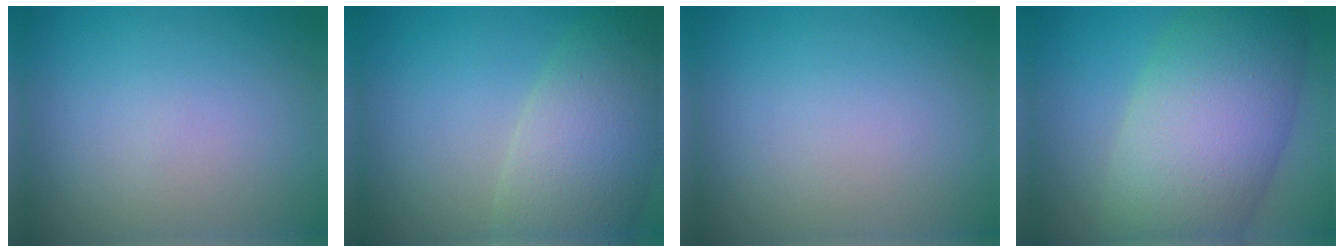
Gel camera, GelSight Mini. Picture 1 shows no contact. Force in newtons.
{"total": 7.9, "press": 7.8, "slide": 0.8}
{"total": 0.0}
{"total": 11.1, "press": 11.1, "slide": 0.6}